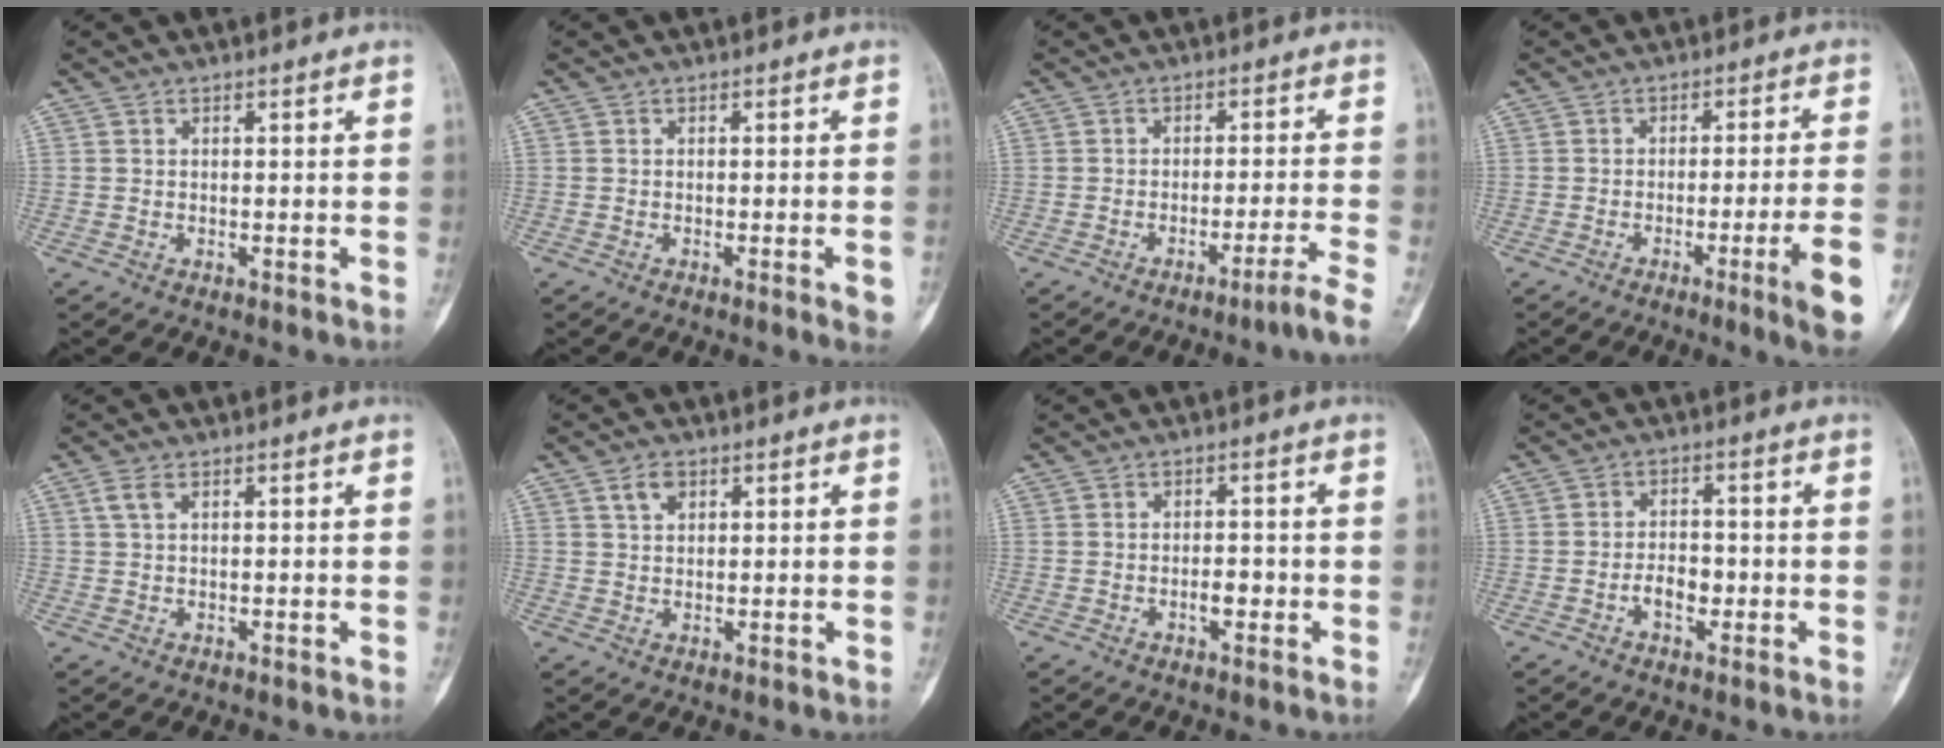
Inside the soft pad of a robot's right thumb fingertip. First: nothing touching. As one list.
[{"total": 3.0, "force": [-1.1, 0.3, 2.7], "torque": [-0.035, 0.000, -0.013]}, {"total": 5.7, "force": [-4.0, -1.3, 3.8], "torque": [-0.066, 0.022, -0.063]}, {"total": 10.0, "force": [-4.2, -0.3, 9.0], "torque": [-0.130, 0.004, -0.055]}, {"total": 2.0, "force": [0.8, 0.9, 1.6], "torque": [-0.043, 0.010, 0.021]}, {"total": 3.0, "force": [1.5, 1.9, 1.8], "torque": [-0.026, -0.002, 0.028]}, {"total": 2.3, "force": [-0.8, 1.1, 1.8], "torque": [-0.024, 0.005, -0.012]}, {"total": 3.9, "force": [-1.4, 2.2, 2.9], "torque": [-0.041, 0.013, -0.025]}]